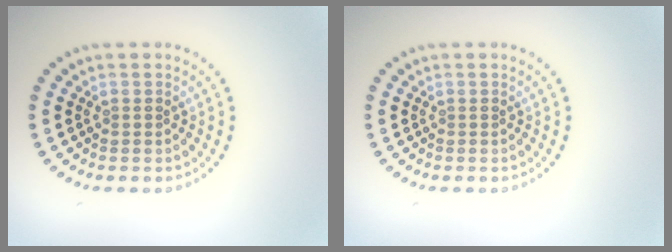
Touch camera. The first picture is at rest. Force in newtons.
{"total": 0.0}